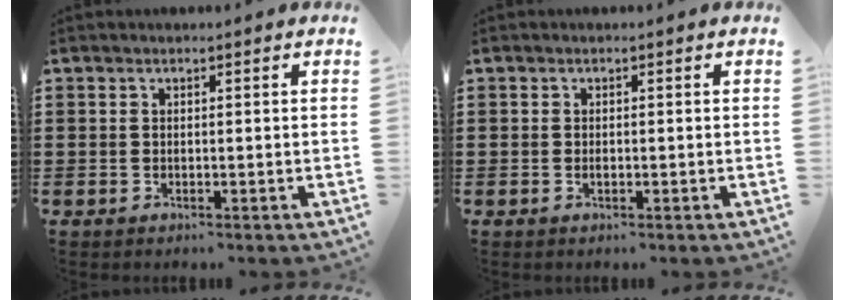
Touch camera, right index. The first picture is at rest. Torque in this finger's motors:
{"motor_torque": [-0.19, 0.08, 0.07, 0.03]}